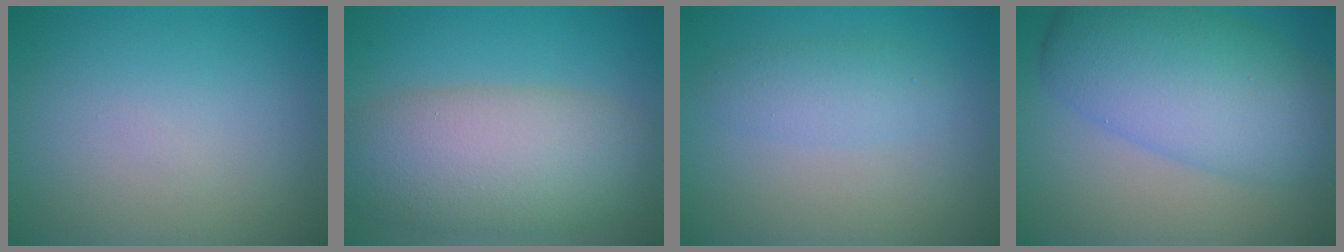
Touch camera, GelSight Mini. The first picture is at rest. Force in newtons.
{"total": 8.9, "press": 8.9, "slide": 0.4}
{"total": 2.2, "press": 2.2, "slide": 0.1}
{"total": 8.2, "press": 8.2, "slide": 0.1}